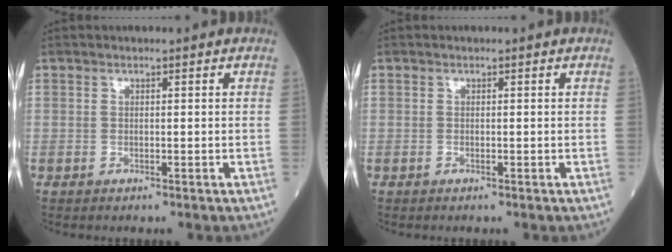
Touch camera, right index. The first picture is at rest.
{"total": 0.0}